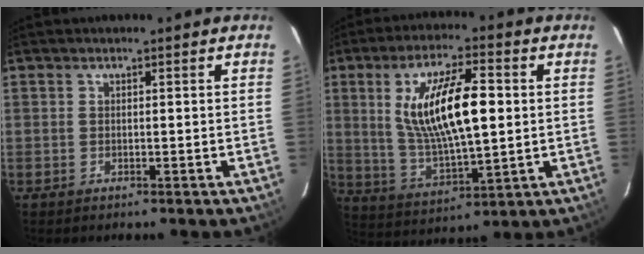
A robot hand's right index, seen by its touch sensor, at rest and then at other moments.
{"total": 16.3, "force": [2.7, 5.2, 15.2], "torque": [-0.285, 0.002, 0.060]}